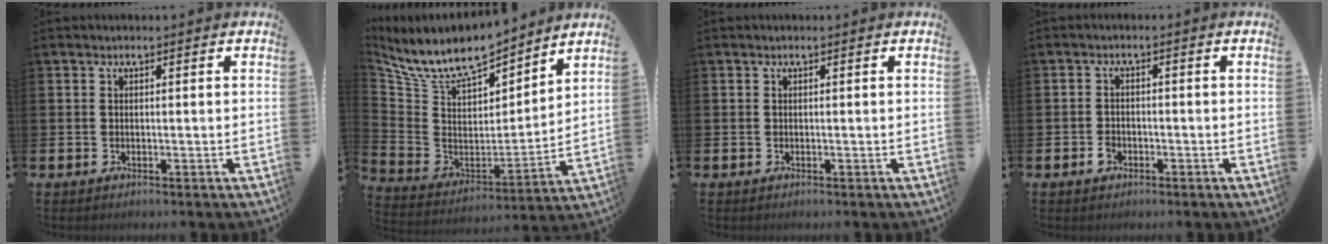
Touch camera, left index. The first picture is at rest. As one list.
[{"total": 9.9, "force": [9.3, 2.3, 2.7], "torque": [-0.102, -0.066, 0.163]}, {"total": 0.0}, {"total": 1.7, "force": [-1.0, 1.3, 0.6], "torque": [-0.010, 0.000, -0.021]}]